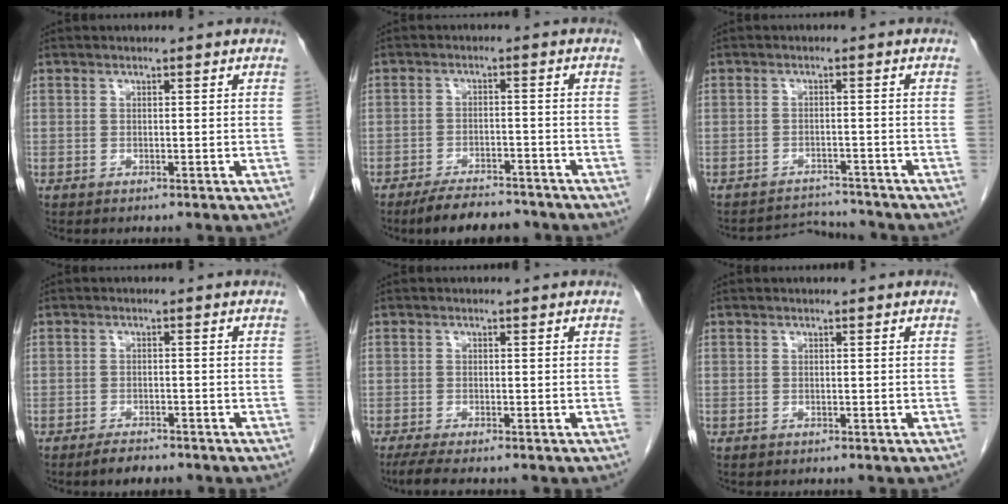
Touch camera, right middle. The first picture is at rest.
{"total": 7.7, "force": [-6.8, 2.2, 2.9], "torque": [-0.044, -0.008, -0.105]}
{"total": 4.3, "force": [-4.1, -0.1, -1.4], "torque": [0.021, 0.004, -0.064]}
{"total": 3.0, "force": [-2.6, 0.9, 1.4], "torque": [-0.029, -0.003, -0.039]}
{"total": 3.9, "force": [-3.1, 0.3, 2.4], "torque": [-0.043, -0.011, -0.052]}
{"total": 0.0}